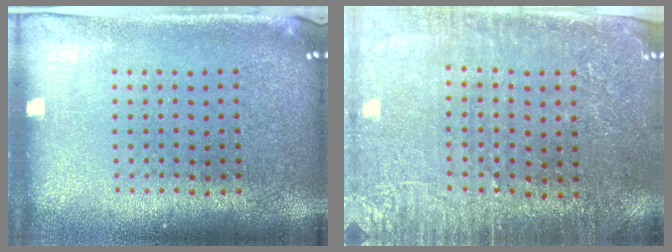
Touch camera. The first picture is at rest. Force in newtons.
{"total": 3.0, "press": 2.8, "slide": 1.1}